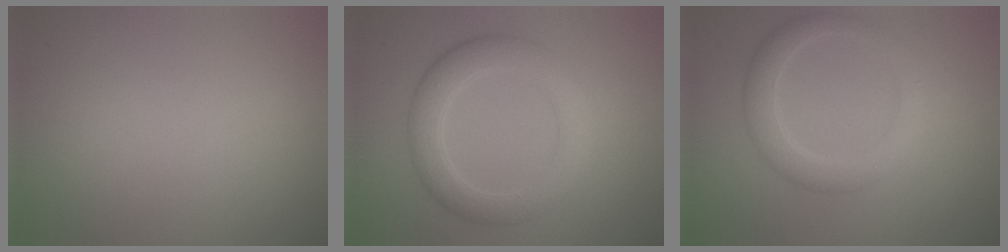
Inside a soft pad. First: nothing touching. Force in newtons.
{"total": 4.5, "press": 4.5, "slide": 0.0}
{"total": 3.2, "press": 3.2, "slide": 0.2}